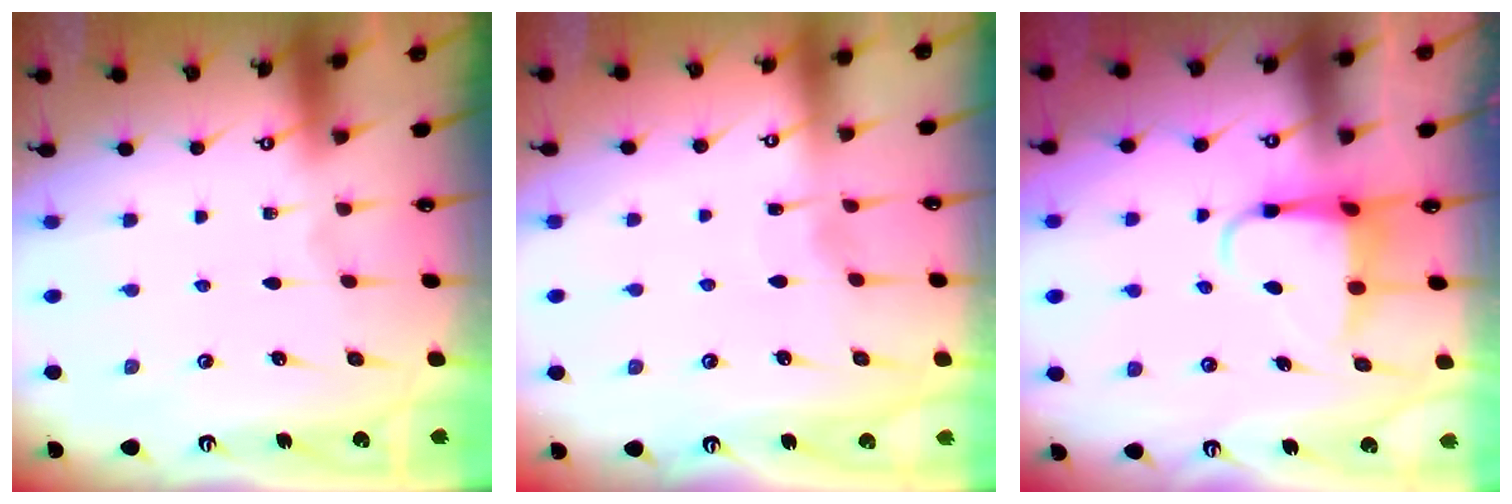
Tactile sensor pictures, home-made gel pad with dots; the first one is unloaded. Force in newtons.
{"total": 3.7, "press": 3.7, "slide": 0.4}
{"total": 4.8, "press": 4.8, "slide": 0.7}